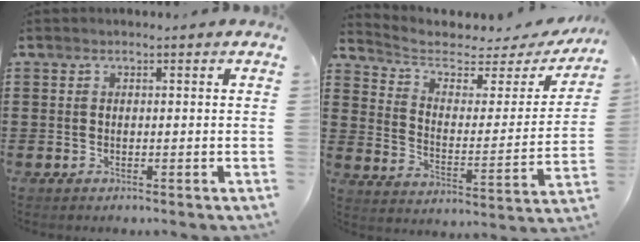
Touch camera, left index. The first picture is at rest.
{"total": 4.3, "force": [3.1, 1.9, 2.3], "torque": [-0.065, -0.018, 0.047]}